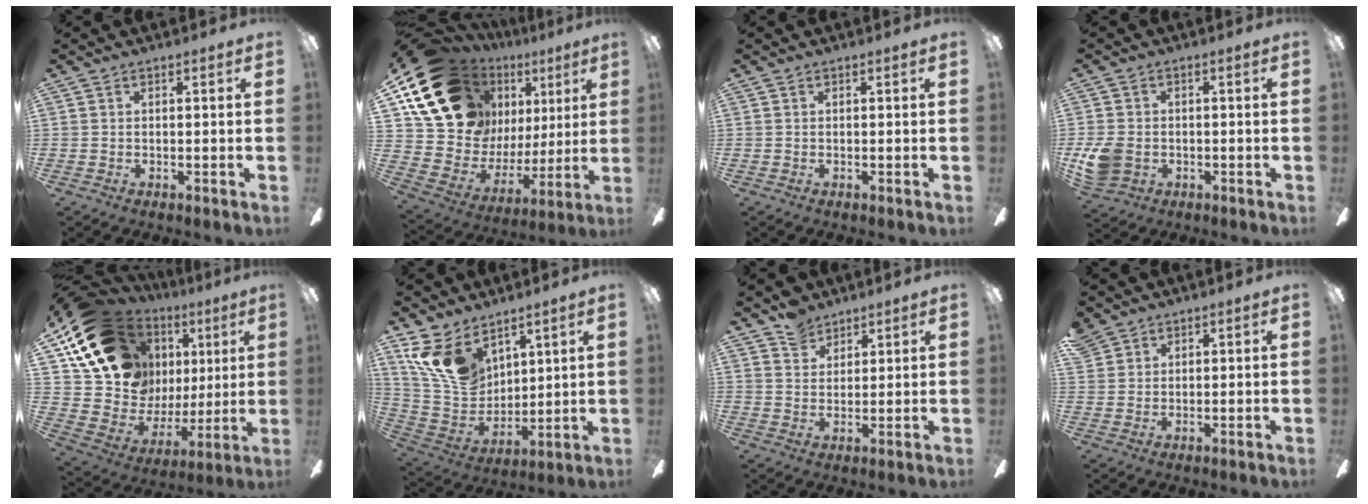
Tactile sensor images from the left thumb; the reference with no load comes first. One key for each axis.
{"total": 23.3, "fx": 13.9, "fy": 15.6, "fz": 10.3, "tx": -0.214, "ty": -0.086, "tz": 0.280}
{"total": 0.0}
{"total": 7.6, "fx": -1.6, "fy": 6.1, "fz": 4.3, "tx": -0.095, "ty": 0.010, "tz": -0.026}
{"total": 21.3, "fx": 11.6, "fy": 15.2, "fz": 9.3, "tx": -0.188, "ty": -0.062, "tz": 0.241}
{"total": 15.1, "fx": 8.9, "fy": 9.6, "fz": 7.4, "tx": -0.182, "ty": -0.042, "tz": 0.175}
{"total": 5.6, "fx": 4.7, "fy": 3.0, "fz": 0.9, "tx": -0.019, "ty": -0.018, "tz": 0.088}
{"total": 3.4, "fx": 2.7, "fy": 2.0, "fz": 0.3, "tx": -0.013, "ty": -0.006, "tz": 0.055}